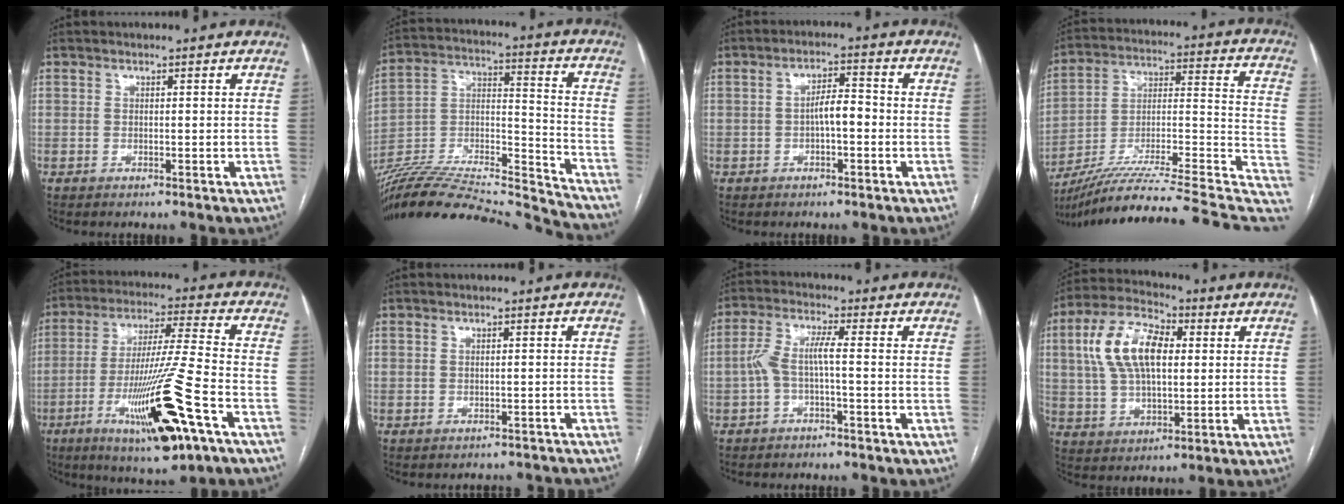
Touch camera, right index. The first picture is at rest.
{"total": 31.6, "force": [-29.3, 2.0, 11.7], "torque": [-0.195, -0.020, -0.458]}
{"total": 4.3, "force": [-0.8, 1.5, 4.0], "torque": [-0.070, 0.017, -0.013]}
{"total": 30.7, "force": [-24.2, 2.6, 18.7], "torque": [-0.211, 0.011, -0.362]}
{"total": 18.4, "force": [-8.1, 0.5, 16.5], "torque": [-0.310, -0.027, -0.137]}
{"total": 5.5, "force": [-5.0, 1.9, 1.0], "torque": [-0.005, 0.012, -0.052]}
{"total": 4.9, "force": [-1.2, 0.6, 4.7], "torque": [-0.106, 0.022, -0.023]}
{"total": 12.9, "force": [2.7, 6.5, 10.8], "torque": [-0.230, 0.031, 0.050]}